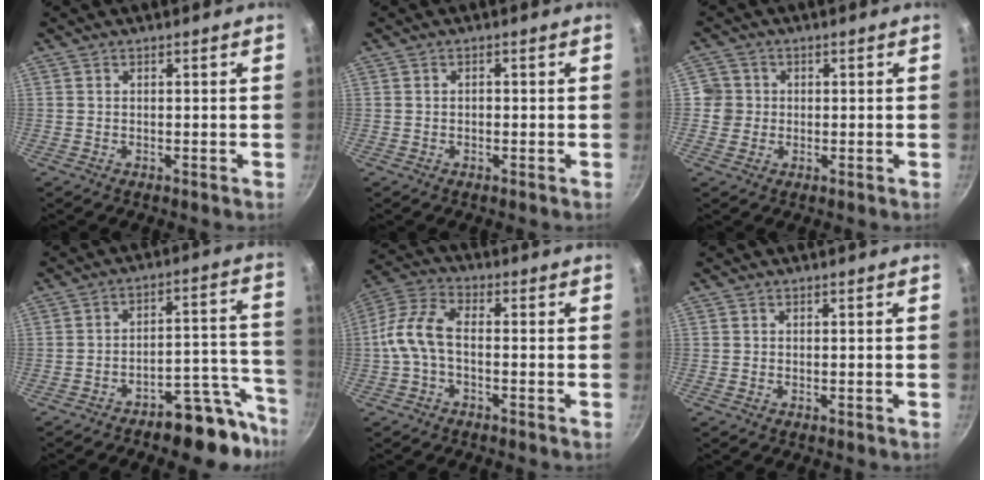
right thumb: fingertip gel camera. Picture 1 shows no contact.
{"total": 0.6, "force": [-0.1, 0.5, 0.4], "torque": [-0.004, 0.004, -0.003]}
{"total": 3.8, "force": [0.1, 3.8, 0.2], "torque": [0.026, 0.009, -0.001]}
{"total": 13.2, "force": [-10.0, 4.2, 7.6], "torque": [-0.057, 0.110, -0.148]}
{"total": 8.5, "force": [-1.1, 4.4, 7.2], "torque": [-0.158, 0.029, -0.031]}
{"total": 0.0}